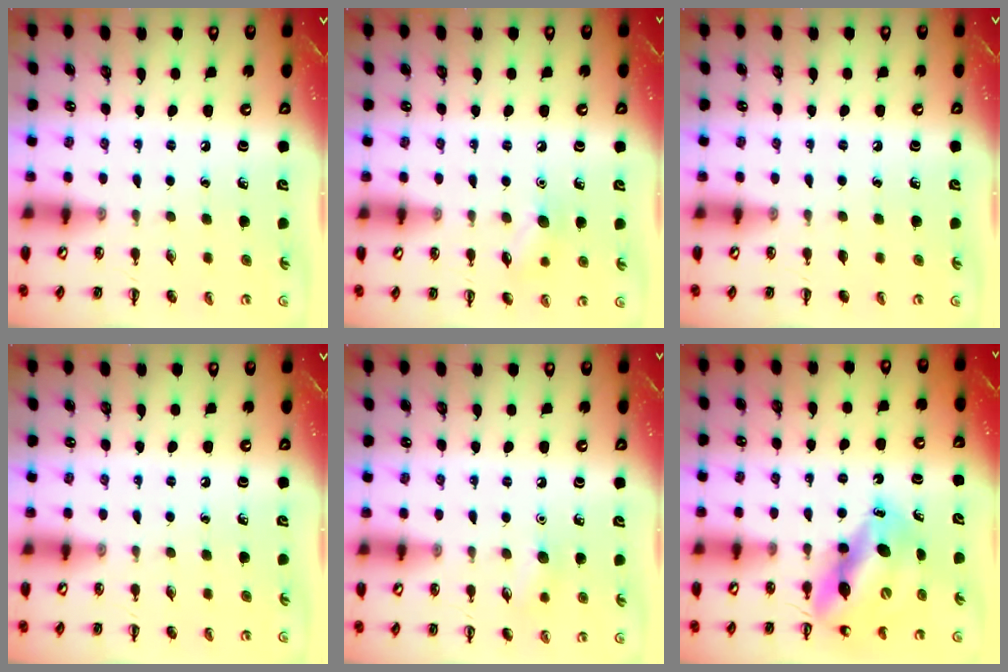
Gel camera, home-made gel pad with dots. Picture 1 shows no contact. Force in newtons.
{"total": 8.3, "press": 8.1, "slide": 1.8}
{"total": 0.0}
{"total": 0.0}
{"total": 5.8, "press": 5.6, "slide": 1.5}
{"total": 12.7, "press": 12.2, "slide": 3.2}